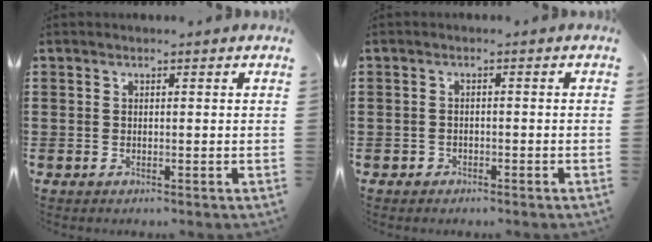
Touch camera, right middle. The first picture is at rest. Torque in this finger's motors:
{"motor_torque": [-0.06, 0.09, -0.03, -0.01]}